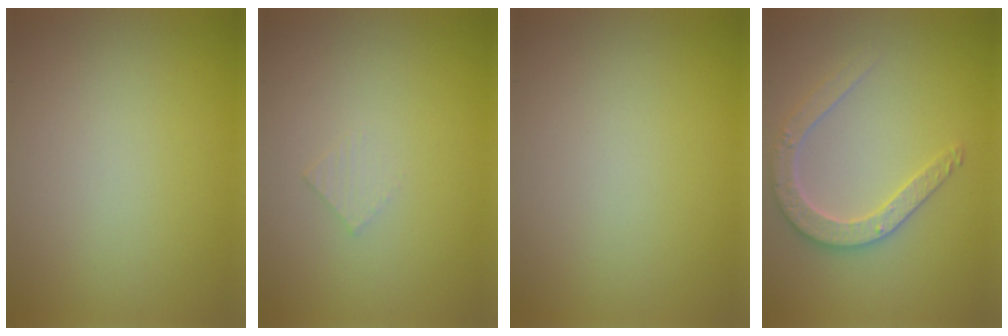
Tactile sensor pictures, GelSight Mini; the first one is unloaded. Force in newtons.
{"total": 0.8, "press": 0.8, "slide": 0.1}
{"total": 0.0}
{"total": 3.2, "press": 3.0, "slide": 1.0}